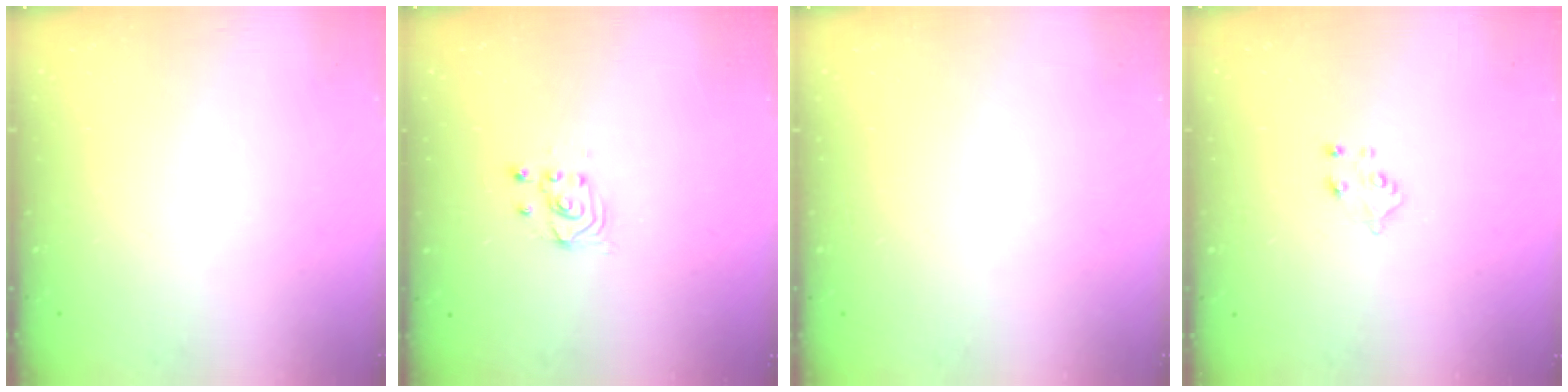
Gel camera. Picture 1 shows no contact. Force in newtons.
{"total": 2.7, "press": 2.7, "slide": 0.3}
{"total": 0.0}
{"total": 4.9, "press": 4.9, "slide": 0.5}